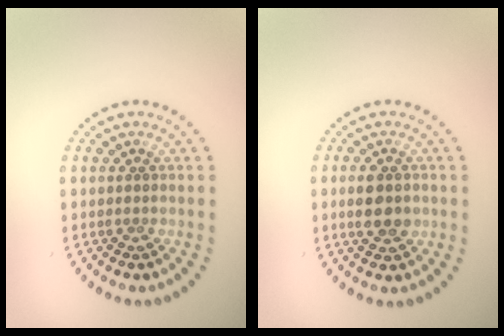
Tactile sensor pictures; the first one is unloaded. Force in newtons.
{"total": 3.3, "press": 3.3, "slide": 0.2}